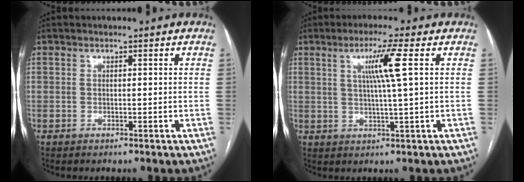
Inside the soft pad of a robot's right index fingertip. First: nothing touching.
{"total": 6.3, "force": [1.8, -1.1, 5.9], "torque": [-0.106, 0.001, 0.033]}